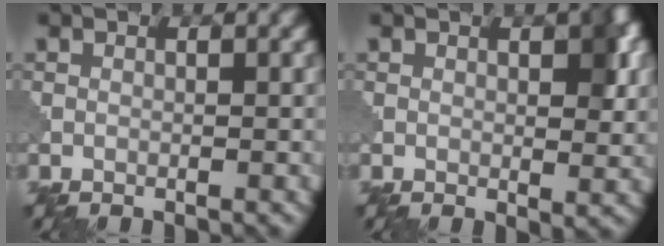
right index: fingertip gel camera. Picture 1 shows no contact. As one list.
[{"total": 3.7, "force": [0.8, 1.7, 3.2], "torque": [-0.041, -0.003, 0.015]}]